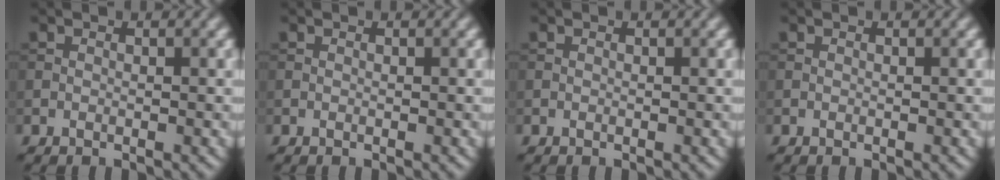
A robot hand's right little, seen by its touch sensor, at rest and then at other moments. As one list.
[{"total": 0.0}, {"total": 0.0}, {"total": 0.0}]